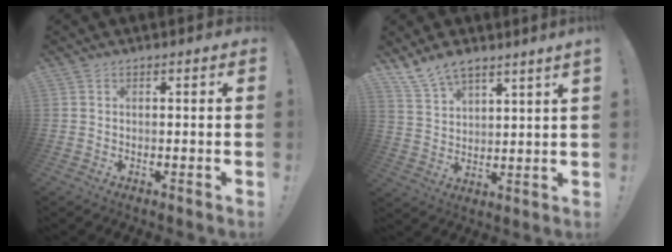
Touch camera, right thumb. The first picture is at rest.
{"total": 7.5, "force": [6.8, 1.5, 2.7], "torque": [-0.063, -0.038, 0.130]}